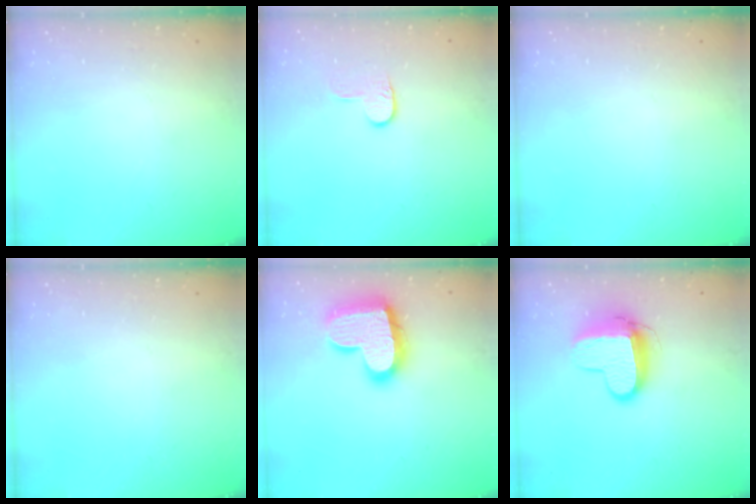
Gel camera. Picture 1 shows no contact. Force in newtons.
{"total": 5.8, "press": 5.8, "slide": 0.6}
{"total": 0.0}
{"total": 0.0}
{"total": 20.3, "press": 20.3, "slide": 1.4}
{"total": 11.1, "press": 11.0, "slide": 1.3}